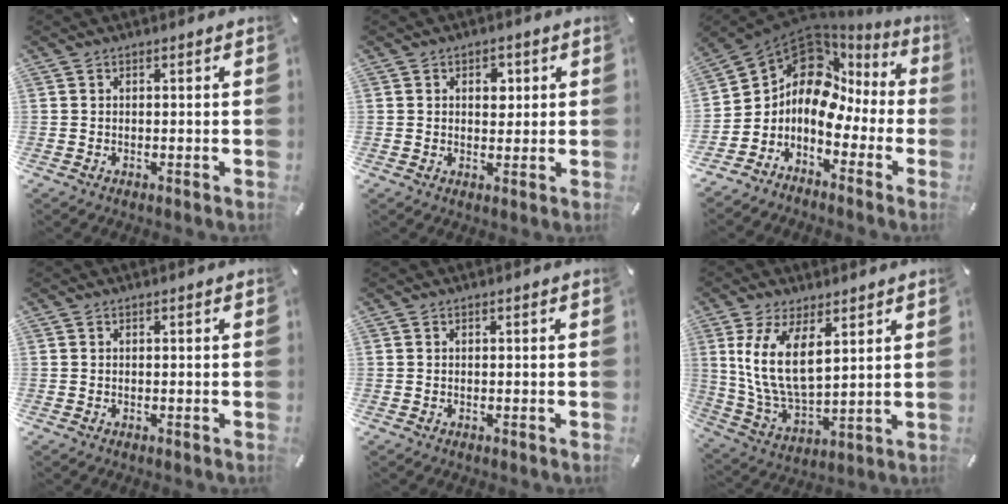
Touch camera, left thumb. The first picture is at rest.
{"total": 3.7, "force": [0.9, 2.8, 2.3], "torque": [-0.017, -0.004, 0.005]}
{"total": 9.9, "force": [2.3, 7.8, 5.7], "torque": [-0.119, -0.039, 0.033]}
{"total": 0.0}
{"total": 0.0}
{"total": 13.0, "force": [5.4, 6.8, 9.6], "torque": [-0.219, -0.018, 0.100]}